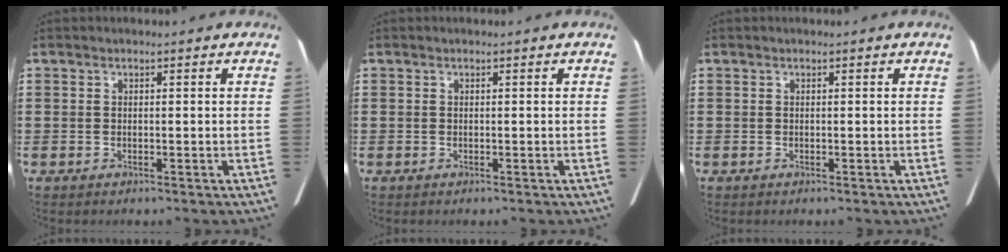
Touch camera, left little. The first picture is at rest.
{"total": 0.0}
{"total": 0.0}